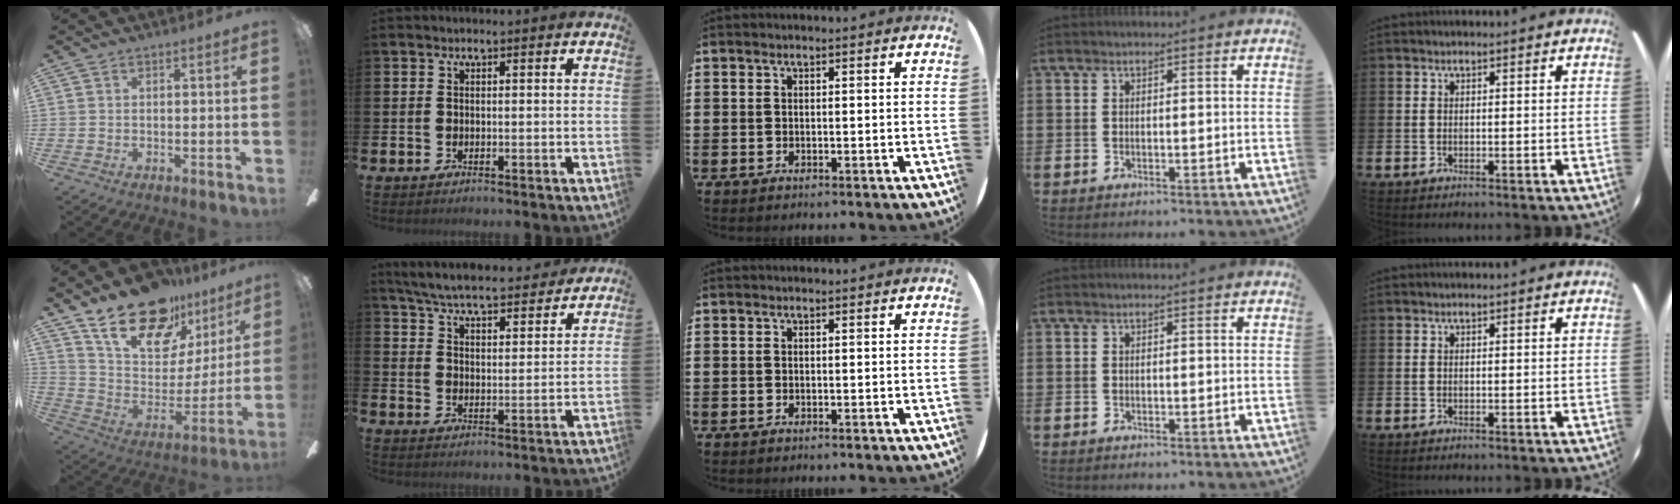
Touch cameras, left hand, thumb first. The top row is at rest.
{"thumb": {"total": 22.3, "force": [16.2, 10.8, 11.0], "torque": [-0.188, -0.099, 0.291]}, "index": {"total": 6.4, "force": [6.2, 0.7, 1.5], "torque": [-0.054, -0.042, 0.107]}}